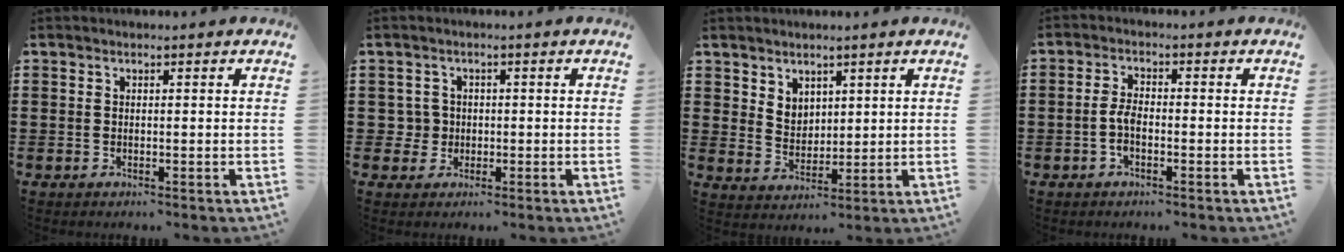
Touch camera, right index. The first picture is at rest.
{"total": 2.6, "force": [-0.5, 2.5, 0.5], "torque": [-0.022, 0.005, -0.013]}
{"total": 3.9, "force": [3.1, 2.4, 0.4], "torque": [-0.019, 0.000, 0.059]}
{"total": 3.1, "force": [-1.0, 1.1, 2.7], "torque": [-0.065, -0.003, -0.023]}